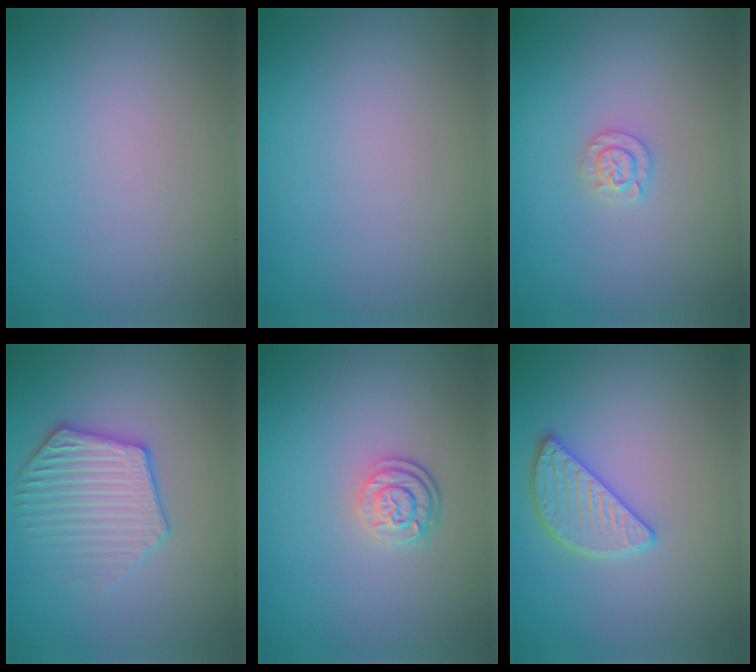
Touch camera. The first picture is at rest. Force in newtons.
{"total": 0.0}
{"total": 1.5, "press": 1.5, "slide": 0.1}
{"total": 3.6, "press": 3.5, "slide": 0.6}
{"total": 2.6, "press": 2.0, "slide": 1.6}
{"total": 2.8, "press": 2.8, "slide": 0.3}